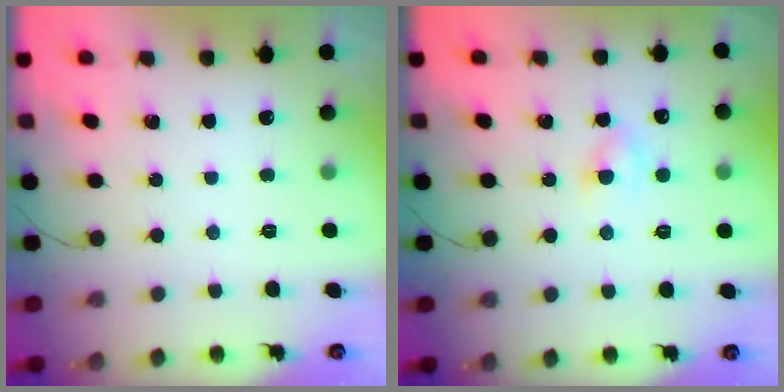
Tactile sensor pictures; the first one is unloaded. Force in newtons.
{"total": 2.6, "press": 2.3, "slide": 1.1}